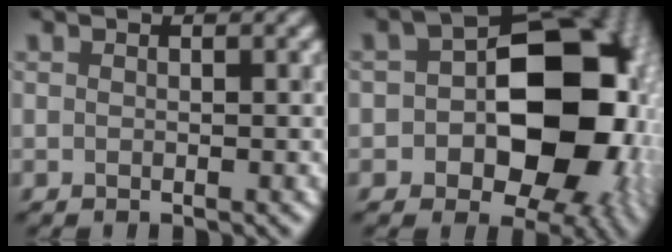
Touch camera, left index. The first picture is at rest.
{"total": 15.8, "force": [-1.9, 10.1, 11.9], "torque": [-0.135, 0.002, -0.034]}